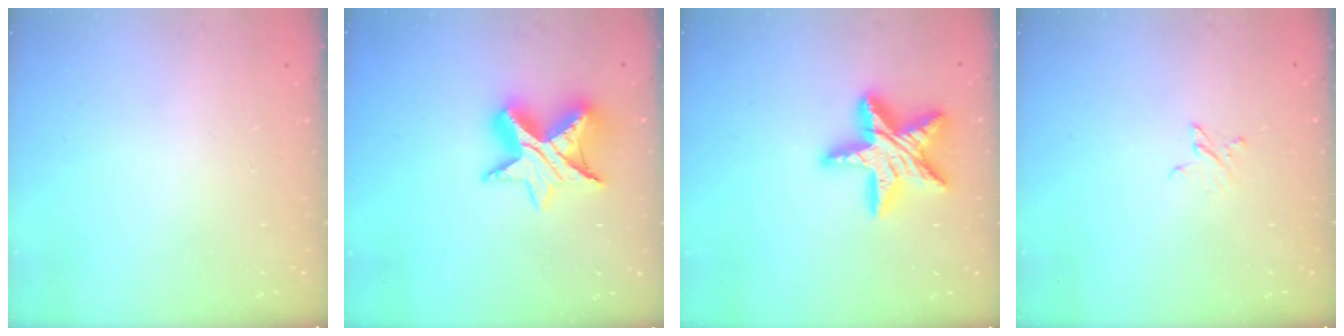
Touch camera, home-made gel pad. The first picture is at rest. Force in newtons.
{"total": 14.4, "press": 14.4, "slide": 0.8}
{"total": 19.9, "press": 19.9, "slide": 1.3}
{"total": 2.9, "press": 2.9, "slide": 0.2}